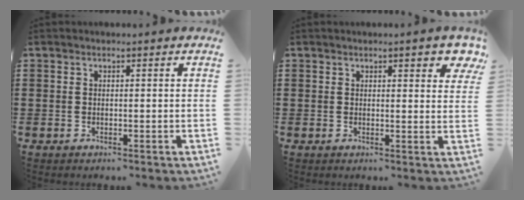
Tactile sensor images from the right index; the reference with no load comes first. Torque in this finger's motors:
{"motor_torque": [0.17, -0.11, 0.23, 0.03]}